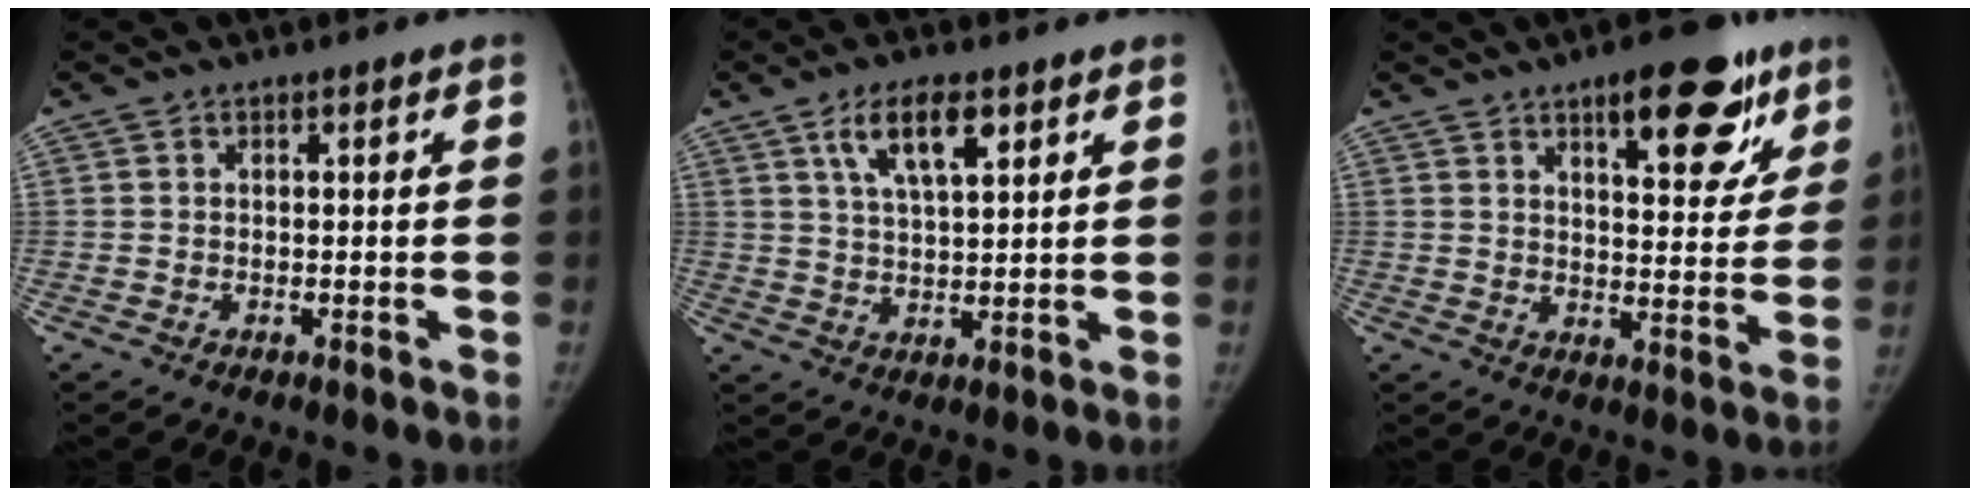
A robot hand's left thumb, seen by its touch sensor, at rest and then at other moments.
{"total": 8.0, "force": [4.2, 2.9, 6.2], "torque": [-0.102, -0.014, 0.079]}
{"total": 14.7, "force": [8.5, 5.6, 10.6], "torque": [-0.095, -0.032, 0.116]}